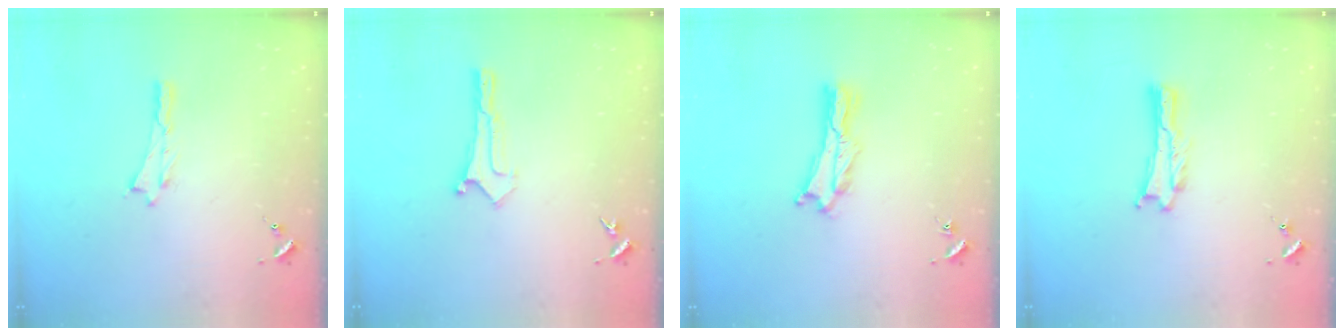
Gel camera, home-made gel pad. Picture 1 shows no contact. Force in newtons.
{"total": 0.0}
{"total": 1.4, "press": 1.4, "slide": 0.3}
{"total": 0.0}